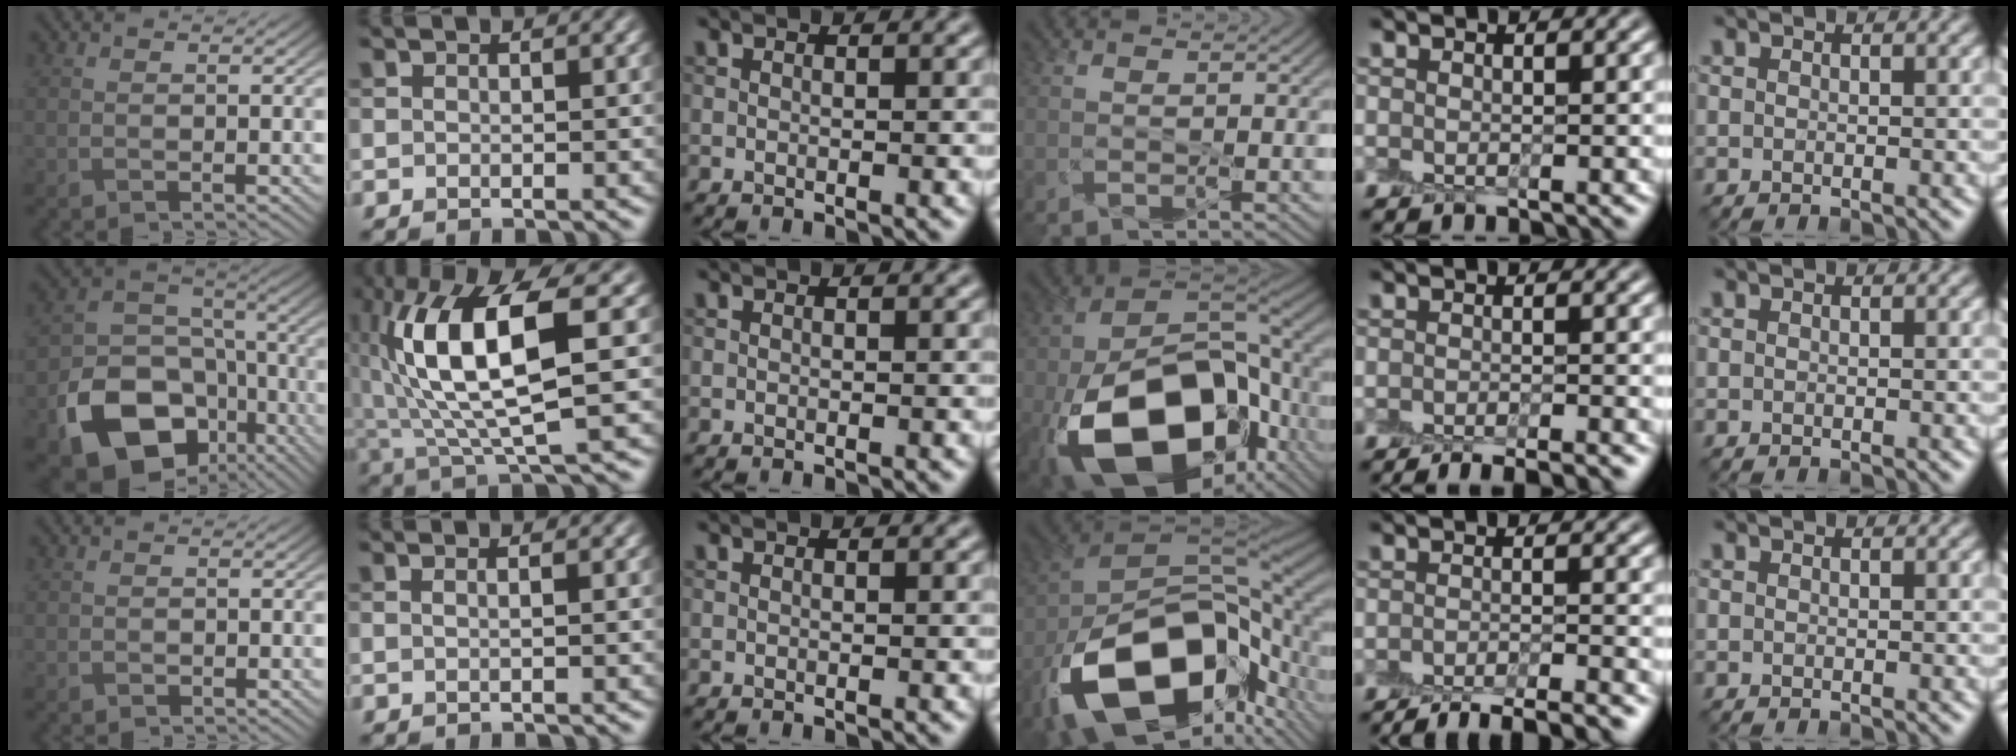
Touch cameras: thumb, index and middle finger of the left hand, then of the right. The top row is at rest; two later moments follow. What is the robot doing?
{"motion": "peel", "object": "plastic screen protector"}